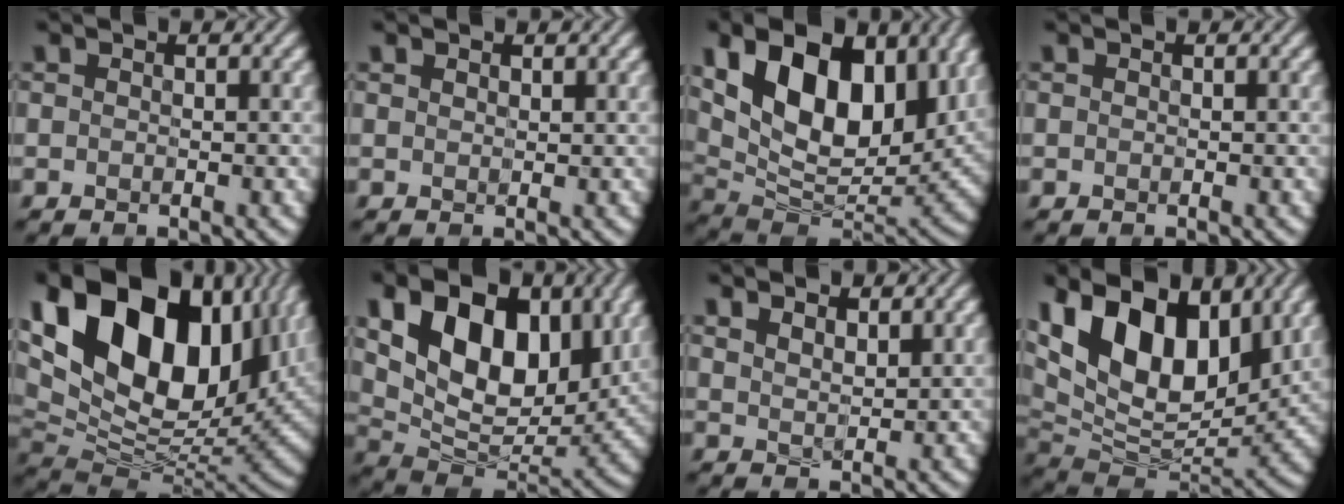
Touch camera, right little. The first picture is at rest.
{"total": 0.9, "force": [0.6, 0.5, 0.4], "torque": [-0.008, 0.001, 0.012]}
{"total": 15.3, "force": [5.5, 9.2, 10.8], "torque": [-0.205, 0.013, 0.096]}
{"total": 0.0}
{"total": 19.6, "force": [7.2, 11.8, 13.9], "torque": [-0.266, 0.047, 0.120]}
{"total": 13.8, "force": [4.8, 8.7, 9.6], "torque": [-0.175, 0.003, 0.083]}
{"total": 3.6, "force": [2.4, 1.8, 2.1], "torque": [-0.037, 0.008, 0.028]}
{"total": 15.0, "force": [6.2, 8.8, 10.5], "torque": [-0.212, 0.028, 0.102]}